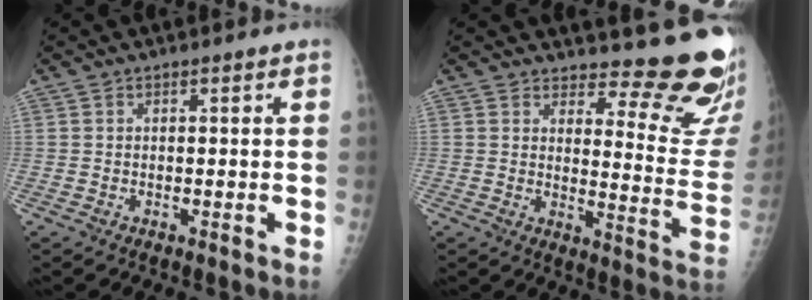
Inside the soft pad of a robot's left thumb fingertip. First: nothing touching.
{"total": 14.6, "force": [13.6, 2.8, 4.6], "torque": [-0.023, -0.165, 0.153]}